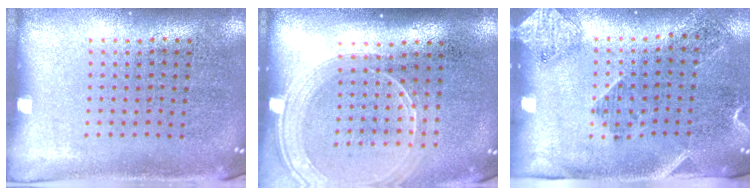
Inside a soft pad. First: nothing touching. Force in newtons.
{"total": 1.9, "press": 1.8, "slide": 0.8}
{"total": 1.8, "press": 1.4, "slide": 1.2}